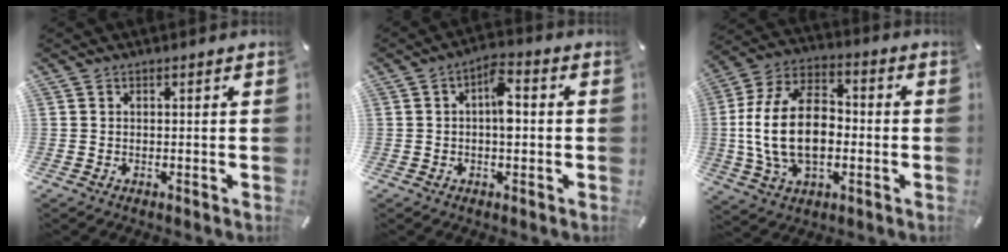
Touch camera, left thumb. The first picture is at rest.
{"total": 6.1, "force": [0.1, 3.0, 5.3], "torque": [-0.069, 0.004, -0.006]}
{"total": 19.3, "force": [-1.8, 12.5, 14.6], "torque": [-0.323, 0.007, -0.034]}